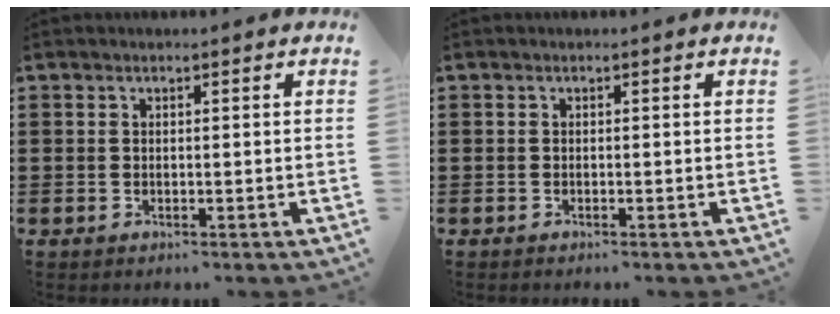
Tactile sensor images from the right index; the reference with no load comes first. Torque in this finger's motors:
{"motor_torque": [-0.76, 0.97, 0.00, 0.01]}